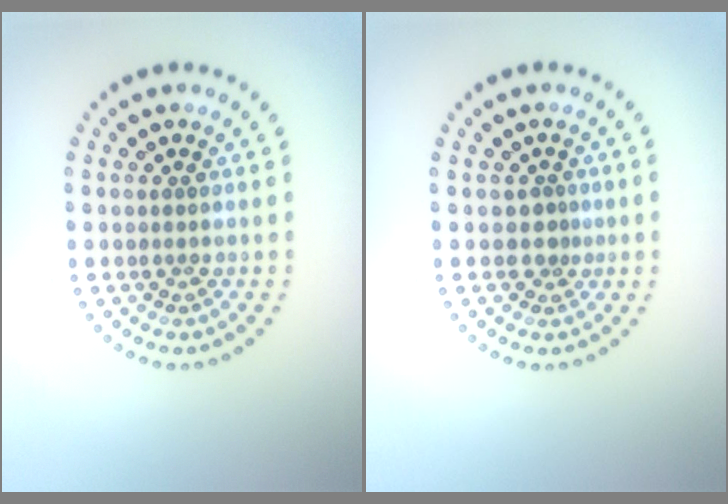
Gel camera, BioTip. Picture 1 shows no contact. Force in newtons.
{"total": 1.1, "press": 0.8, "slide": 0.8}